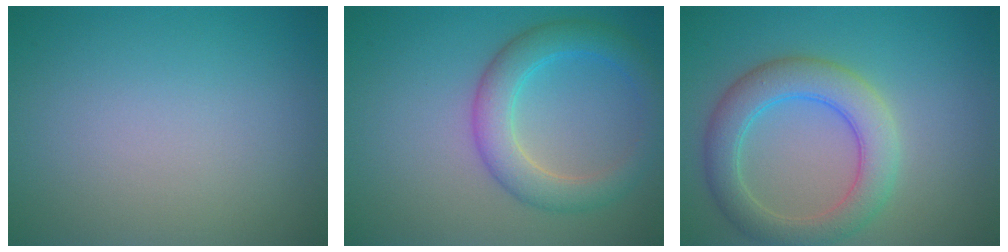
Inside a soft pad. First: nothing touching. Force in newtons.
{"total": 4.5, "press": 4.4, "slide": 0.3}
{"total": 5.2, "press": 5.2, "slide": 0.2}